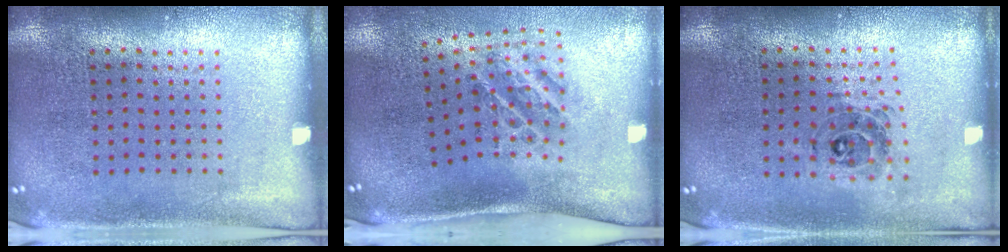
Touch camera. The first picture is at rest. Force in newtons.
{"total": 1.5, "press": 1.2, "slide": 0.9}
{"total": 0.8, "press": 0.8, "slide": 0.1}